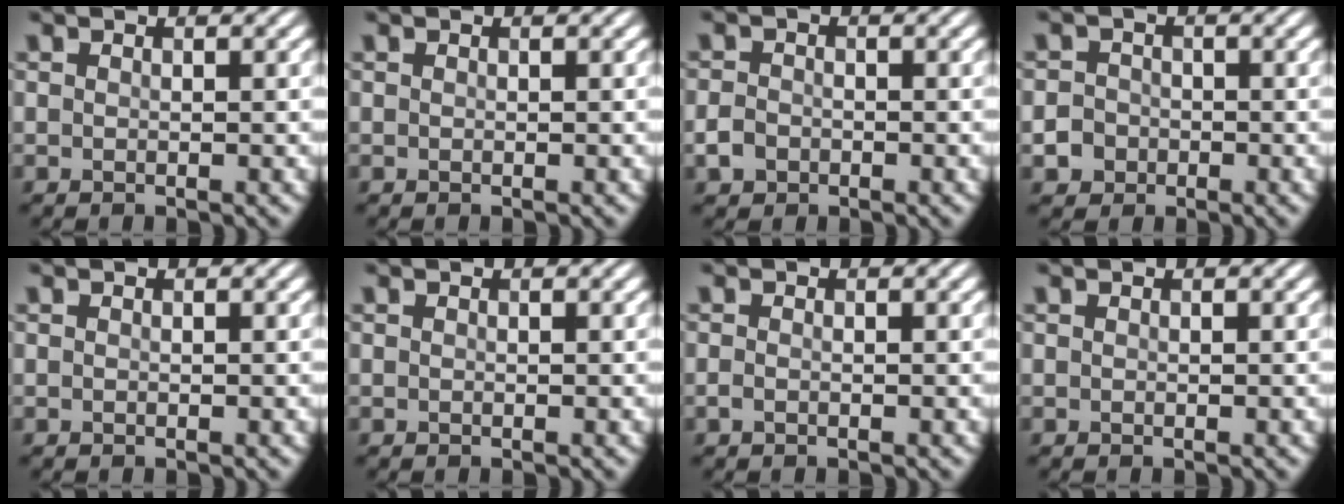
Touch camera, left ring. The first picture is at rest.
{"total": 0.0}
{"total": 1.9, "force": [-1.4, 1.2, 0.5], "torque": [-0.005, 0.005, -0.023]}
{"total": 2.4, "force": [-1.5, 1.8, 0.3], "torque": [0.009, 0.007, -0.021]}
{"total": 0.0}
{"total": 0.0}
{"total": 0.9, "force": [-0.7, 0.4, 0.4], "torque": [-0.011, 0.004, -0.011]}
{"total": 0.0}